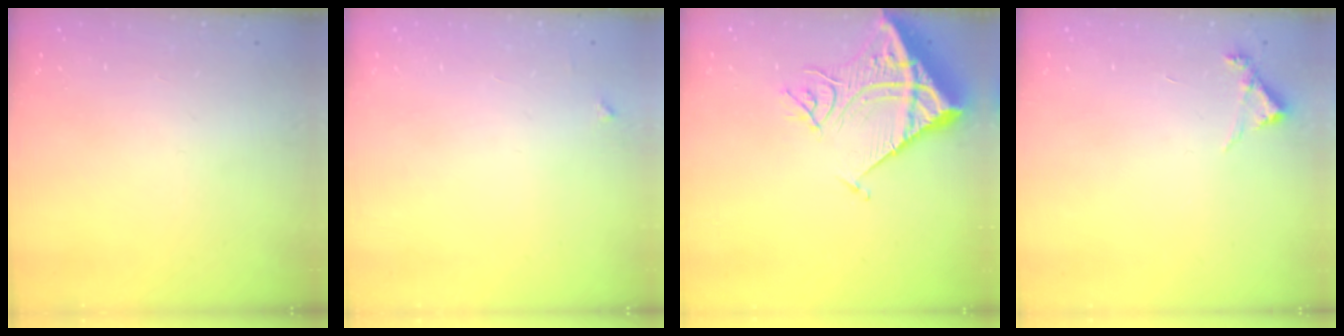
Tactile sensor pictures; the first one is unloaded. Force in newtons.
{"total": 3.3, "press": 3.3, "slide": 0.4}
{"total": 13.5, "press": 13.4, "slide": 1.8}
{"total": 5.0, "press": 5.0, "slide": 0.5}